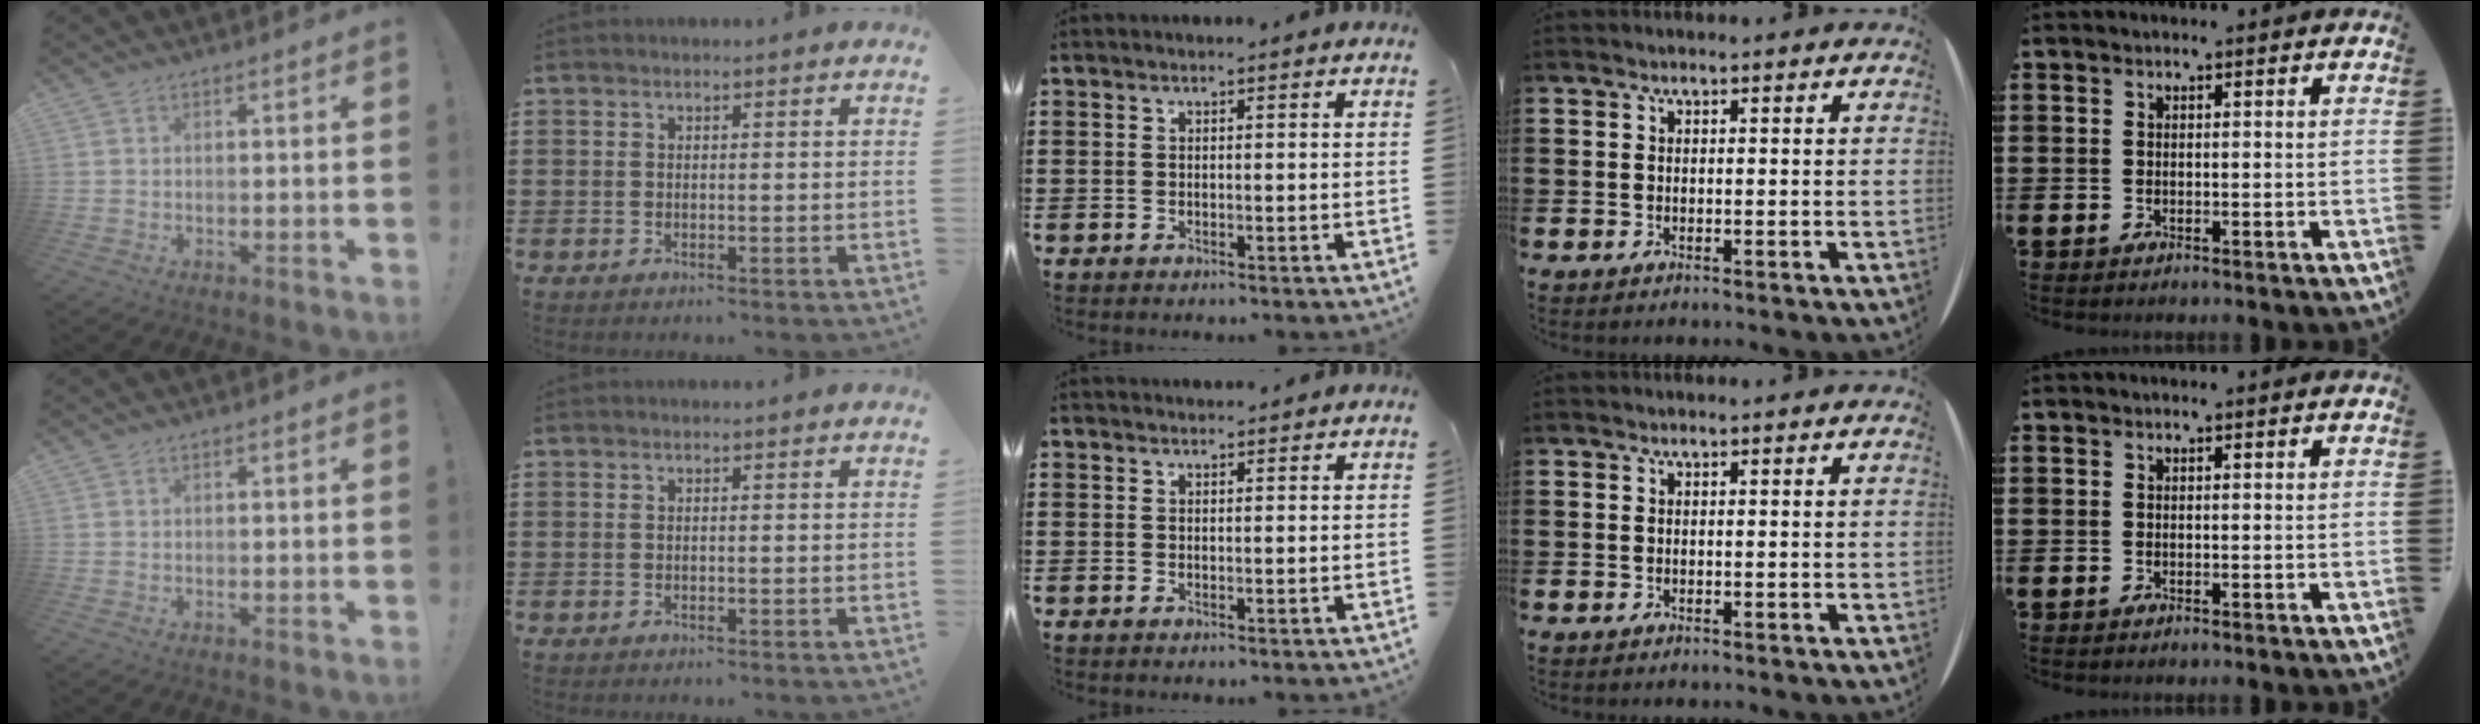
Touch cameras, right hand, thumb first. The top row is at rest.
{"middle": {"total": 0.9, "force": [0.9, 0.0, -0.1], "torque": [0.000, -0.002, 0.017]}}